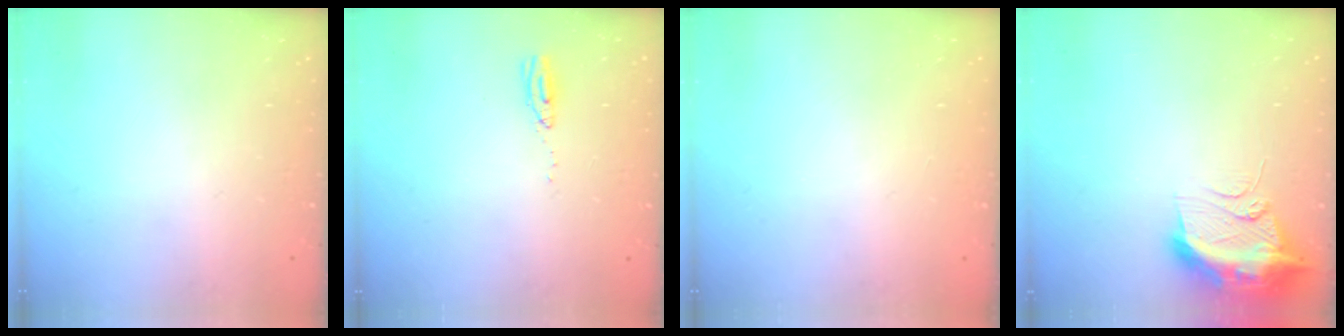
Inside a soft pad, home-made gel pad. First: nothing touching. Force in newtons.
{"total": 4.1, "press": 4.0, "slide": 1.0}
{"total": 0.0}
{"total": 13.2, "press": 13.1, "slide": 1.4}